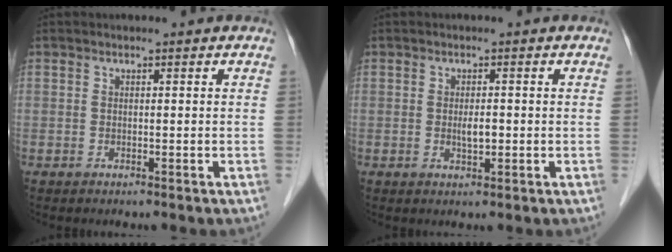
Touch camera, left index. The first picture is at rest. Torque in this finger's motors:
{"motor_torque": [0.54, 0.25, 0.01, 0.02]}